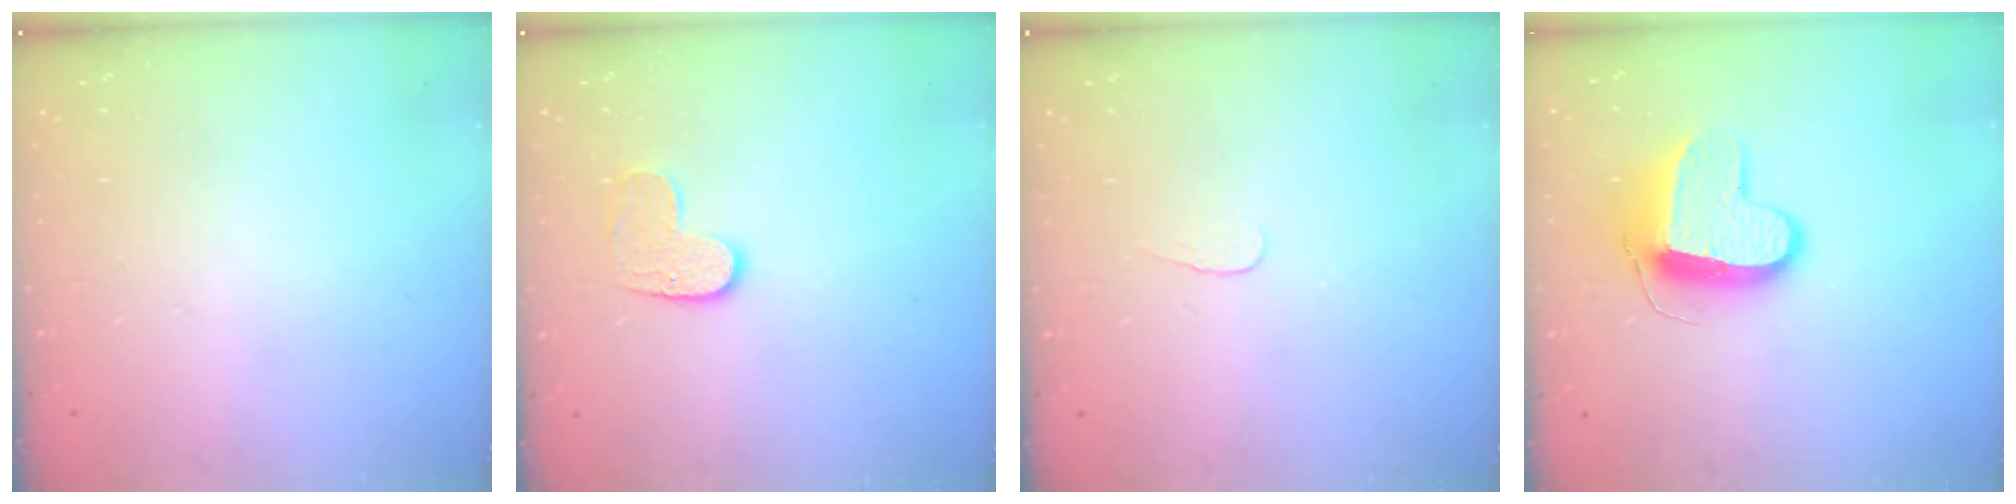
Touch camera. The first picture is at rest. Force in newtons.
{"total": 7.0, "press": 7.0, "slide": 0.2}
{"total": 2.8, "press": 2.7, "slide": 0.3}
{"total": 11.7, "press": 11.7, "slide": 0.9}